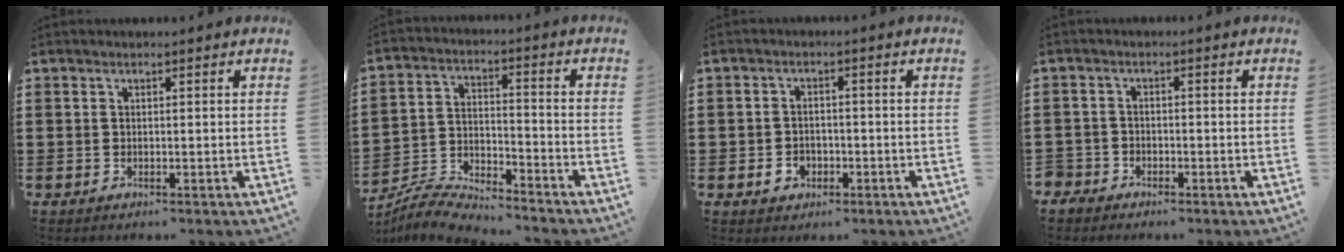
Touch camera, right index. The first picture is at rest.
{"total": 6.0, "force": [-5.9, 0.6, 0.6], "torque": [-0.029, 0.003, -0.123]}
{"total": 2.6, "force": [-1.1, 2.1, 1.2], "torque": [-0.027, 0.002, -0.024]}
{"total": 2.2, "force": [-1.8, 1.2, 0.0], "torque": [-0.006, 0.002, -0.042]}